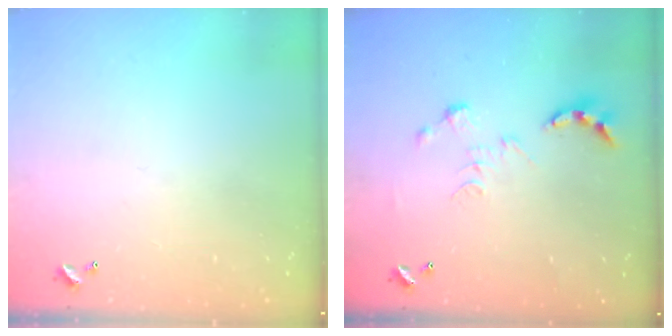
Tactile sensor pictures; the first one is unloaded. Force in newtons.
{"total": 0.0}